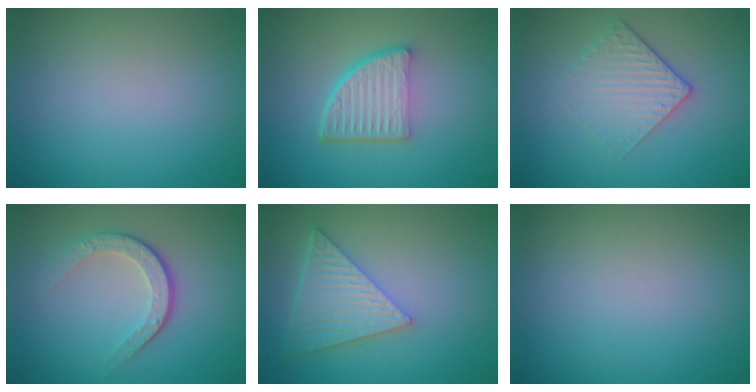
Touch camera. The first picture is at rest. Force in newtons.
{"total": 5.6, "press": 3.8, "slide": 4.1}
{"total": 2.9, "press": 2.6, "slide": 1.4}
{"total": 3.6, "press": 2.5, "slide": 2.6}
{"total": 5.9, "press": 4.4, "slide": 3.9}
{"total": 0.0}